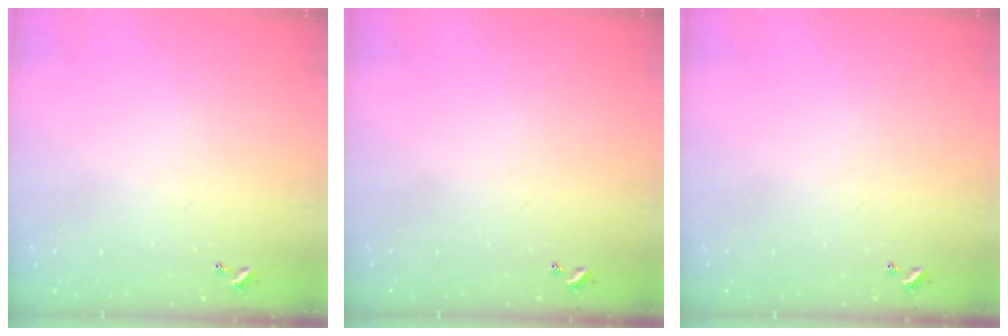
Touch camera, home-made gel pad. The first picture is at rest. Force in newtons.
{"total": 0.0}
{"total": 0.0}